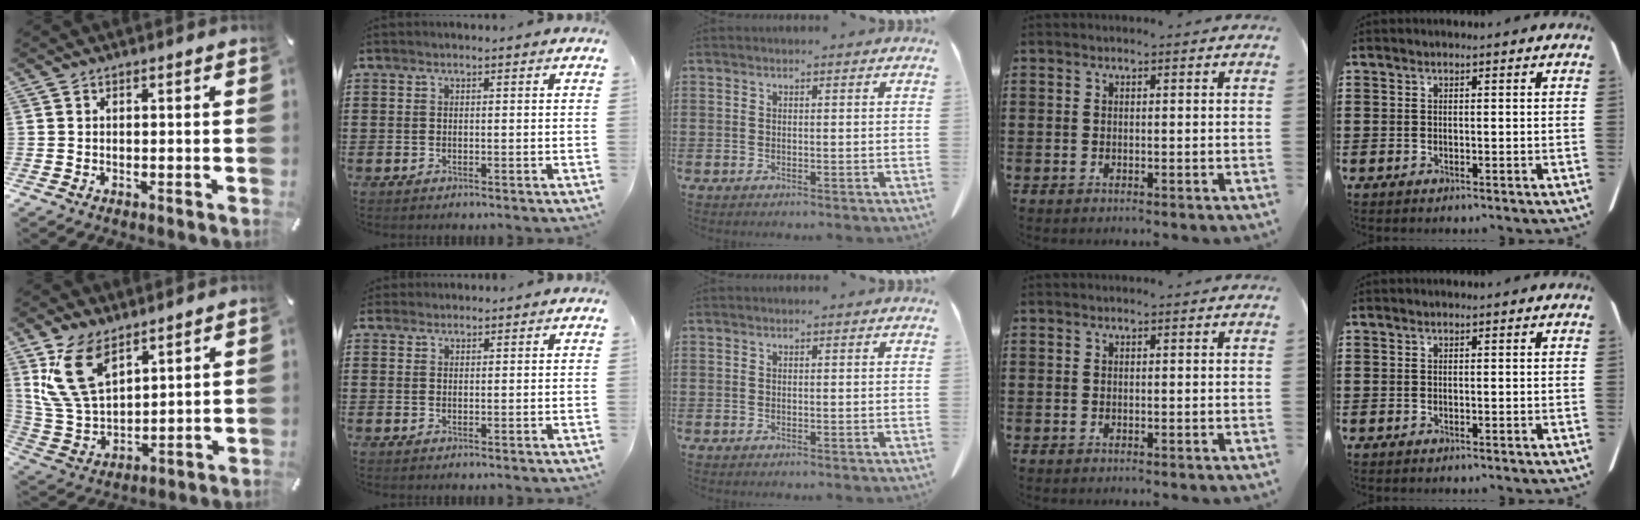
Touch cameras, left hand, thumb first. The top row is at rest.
{"thumb": {"total": 14.4, "force": [8.2, 8.3, 8.4], "torque": [-0.227, -0.030, 0.153]}, "index": {"total": 1.0, "force": [1.0, 0.2, 0.0], "torque": [-0.004, 0.000, 0.020]}}